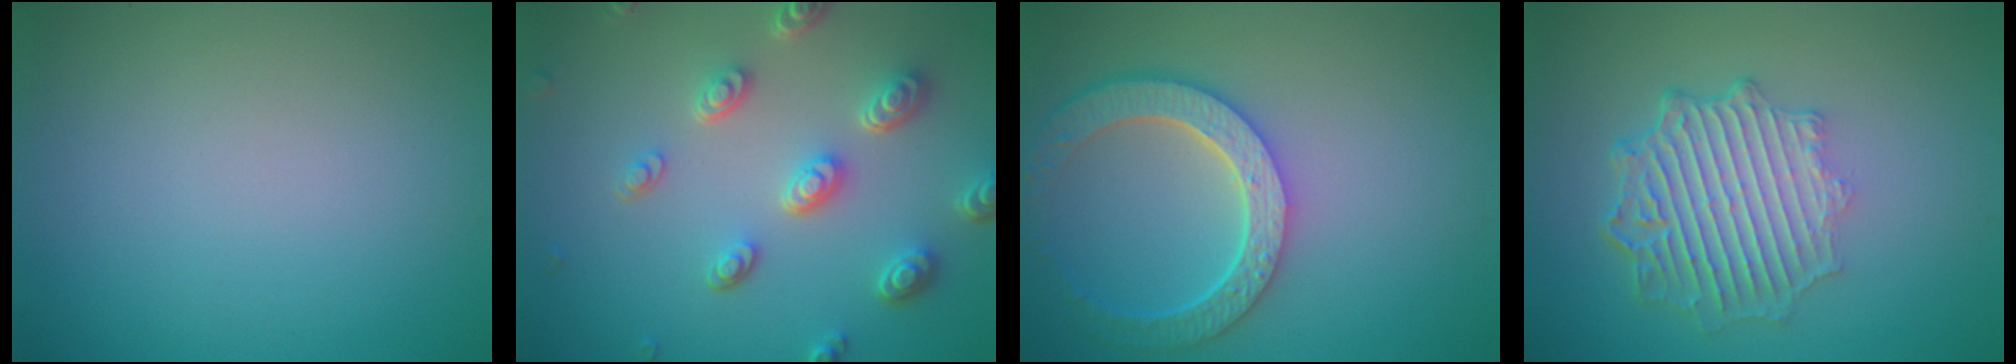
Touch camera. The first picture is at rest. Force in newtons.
{"total": 5.1, "press": 3.8, "slide": 3.4}
{"total": 5.9, "press": 4.7, "slide": 3.6}
{"total": 6.3, "press": 4.7, "slide": 4.2}